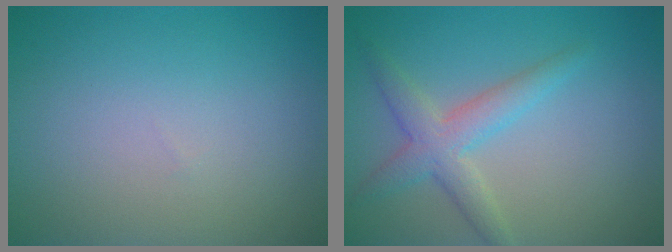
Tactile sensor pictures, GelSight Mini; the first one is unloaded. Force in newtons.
{"total": 3.5, "press": 3.5, "slide": 0.1}